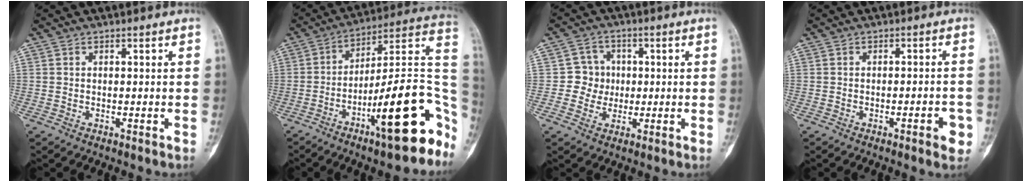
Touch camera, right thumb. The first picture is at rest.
{"total": 23.7, "force": [-9.5, 5.8, 20.9], "torque": [-0.233, 0.056, -0.139]}
{"total": 5.2, "force": [-0.1, 5.1, 0.8], "torque": [0.027, 0.014, -0.008]}
{"total": 4.2, "force": [-1.9, 1.2, 3.6], "torque": [-0.039, 0.012, -0.021]}